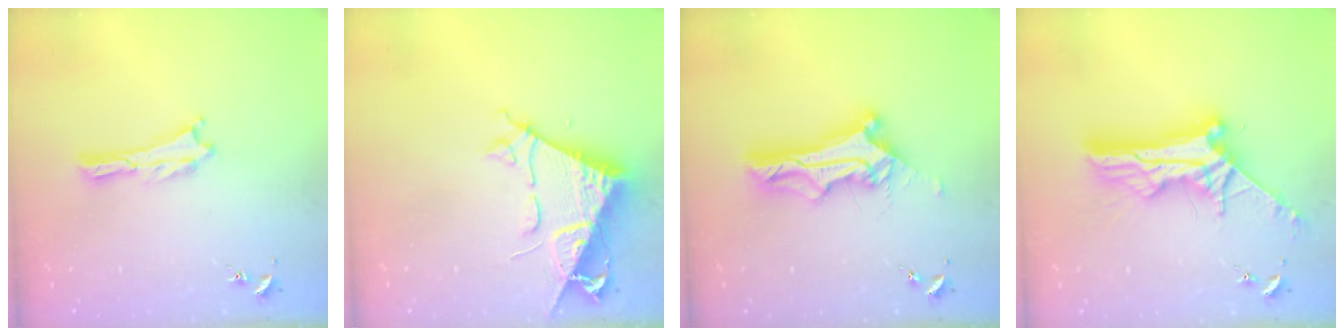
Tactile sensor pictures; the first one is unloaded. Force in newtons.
{"total": 8.8, "press": 8.8, "slide": 1.1}
{"total": 10.8, "press": 10.7, "slide": 0.9}
{"total": 10.4, "press": 10.4, "slide": 0.9}